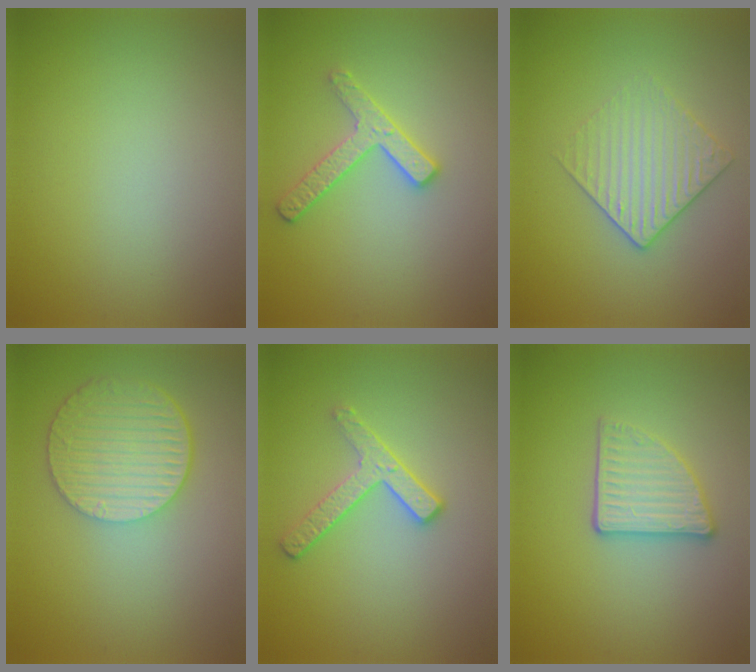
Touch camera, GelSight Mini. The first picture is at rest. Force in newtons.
{"total": 2.6, "press": 2.5, "slide": 0.4}
{"total": 3.1, "press": 2.8, "slide": 1.4}
{"total": 6.1, "press": 4.5, "slide": 4.0}
{"total": 2.6, "press": 2.4, "slide": 0.9}
{"total": 3.4, "press": 3.0, "slide": 1.6}